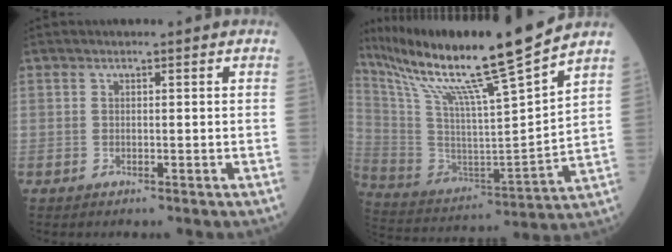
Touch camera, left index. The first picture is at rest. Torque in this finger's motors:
{"motor_torque": [1.10, -1.04, 0.94, 0.21]}